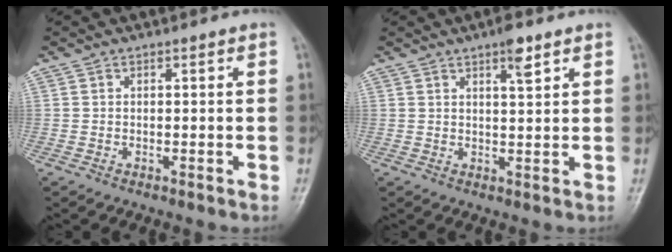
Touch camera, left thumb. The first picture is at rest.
{"total": 3.8, "force": [2.4, 0.9, 2.8], "torque": [-0.039, -0.013, 0.037]}